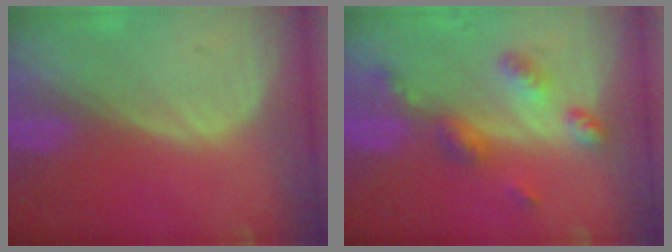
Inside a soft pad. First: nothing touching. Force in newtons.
{"total": 6.2, "press": 5.5, "slide": 2.9}